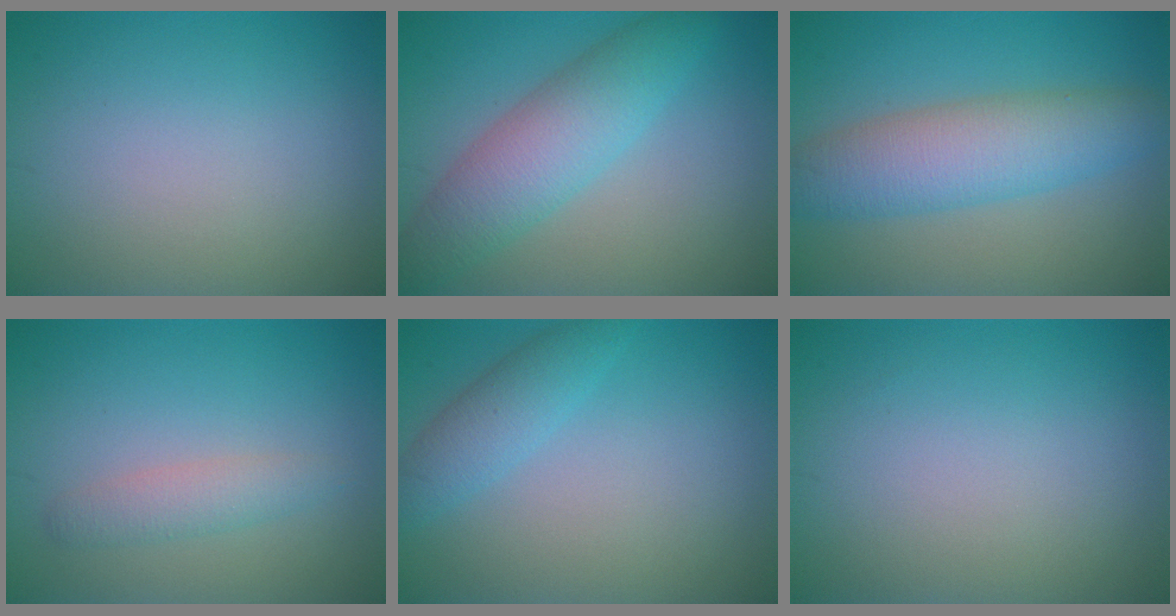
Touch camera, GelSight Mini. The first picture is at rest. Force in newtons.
{"total": 5.8, "press": 5.8, "slide": 0.1}
{"total": 6.3, "press": 6.3, "slide": 0.1}
{"total": 2.0, "press": 2.0, "slide": 0.1}
{"total": 2.7, "press": 2.7, "slide": 0.1}
{"total": 0.0}